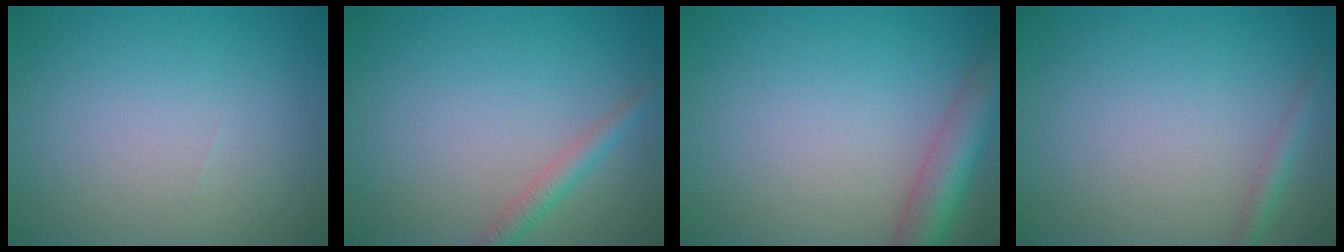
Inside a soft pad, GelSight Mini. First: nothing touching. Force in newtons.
{"total": 1.8, "press": 1.8, "slide": 0.1}
{"total": 5.1, "press": 5.1, "slide": 0.2}
{"total": 1.3, "press": 1.2, "slide": 0.1}